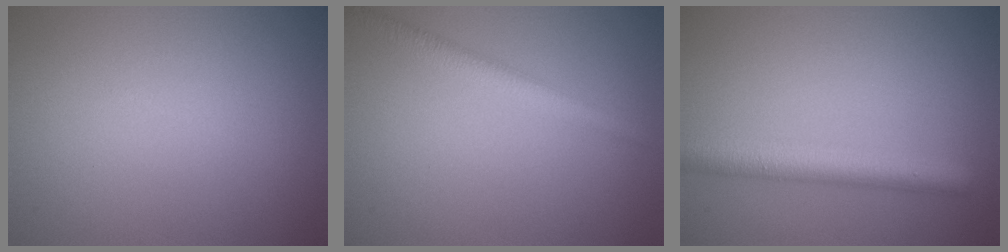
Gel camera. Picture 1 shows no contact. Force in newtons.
{"total": 2.5, "press": 2.5, "slide": 0.0}
{"total": 4.4, "press": 4.4, "slide": 0.2}